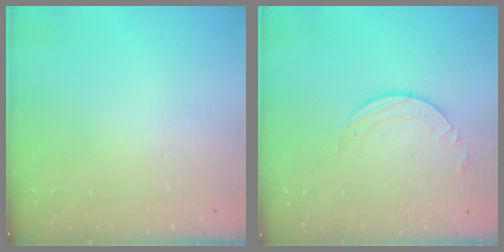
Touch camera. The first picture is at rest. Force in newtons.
{"total": 2.7, "press": 2.7, "slide": 0.2}